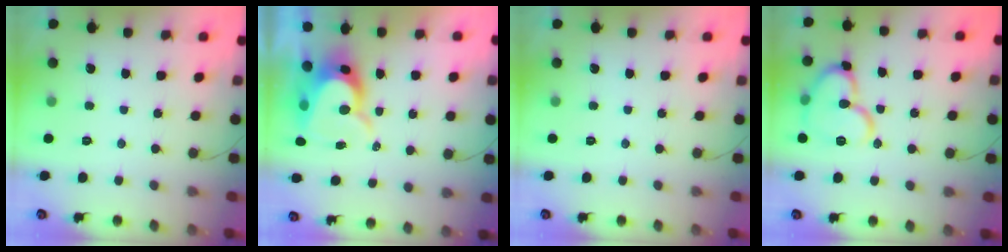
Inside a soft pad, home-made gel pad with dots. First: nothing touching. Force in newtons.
{"total": 11.1, "press": 11.0, "slide": 0.9}
{"total": 0.0}
{"total": 13.8, "press": 13.7, "slide": 1.5}